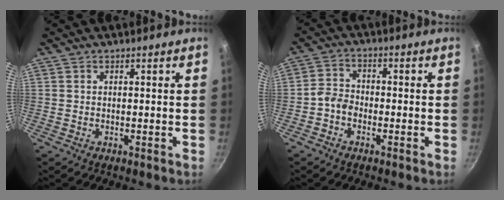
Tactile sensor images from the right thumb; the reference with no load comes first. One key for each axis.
{"total": 3.7, "fx": -1.9, "fy": 2.7, "fz": 1.7, "tx": -0.026, "ty": 0.025, "tz": -0.044}